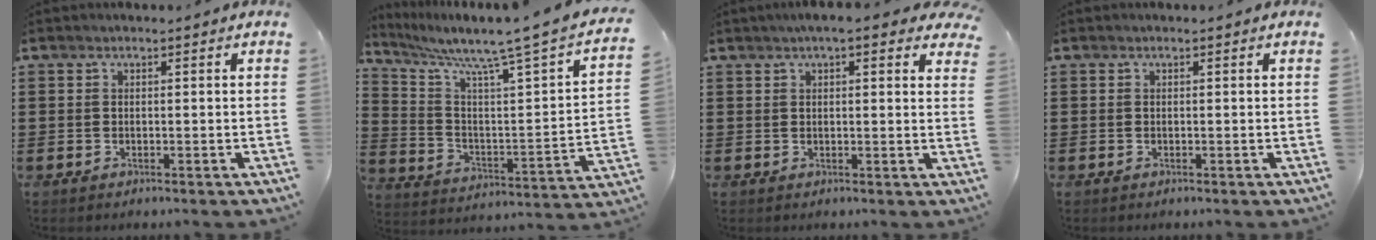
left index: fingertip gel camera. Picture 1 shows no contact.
{"total": 7.1, "force": [5.9, -0.2, 4.0], "torque": [-0.096, -0.058, 0.086]}
{"total": 3.5, "force": [2.7, 0.5, 2.3], "torque": [-0.053, 0.005, 0.048]}
{"total": 0.0}